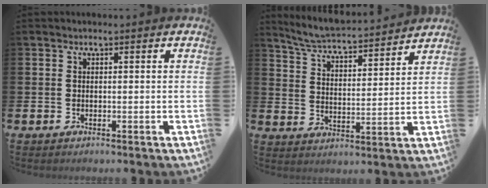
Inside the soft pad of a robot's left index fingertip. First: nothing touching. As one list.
[{"total": 5.8, "force": [5.6, 0.2, 1.3], "torque": [-0.050, -0.046, 0.093]}]